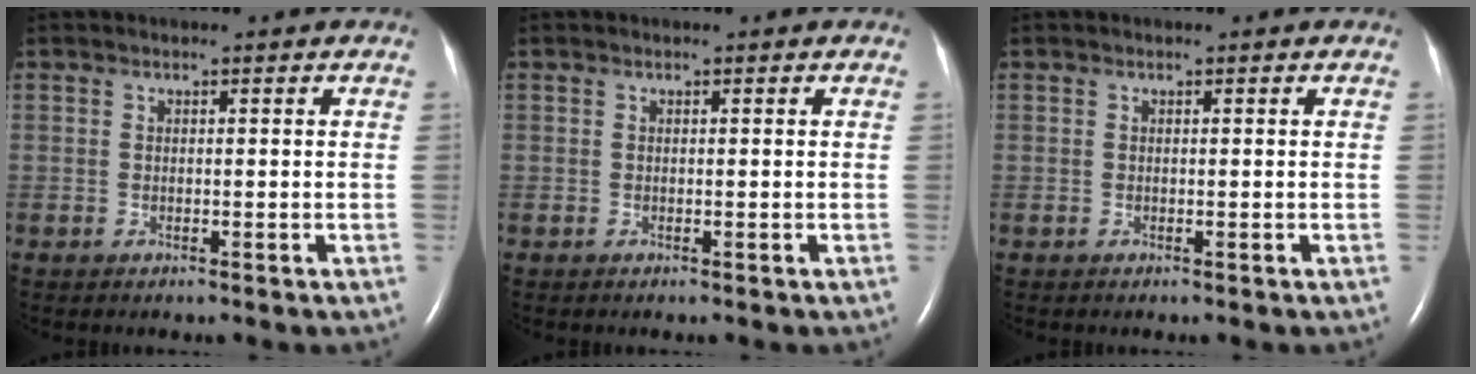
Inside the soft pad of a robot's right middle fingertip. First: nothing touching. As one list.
[{"total": 0.0}, {"total": 0.0}]